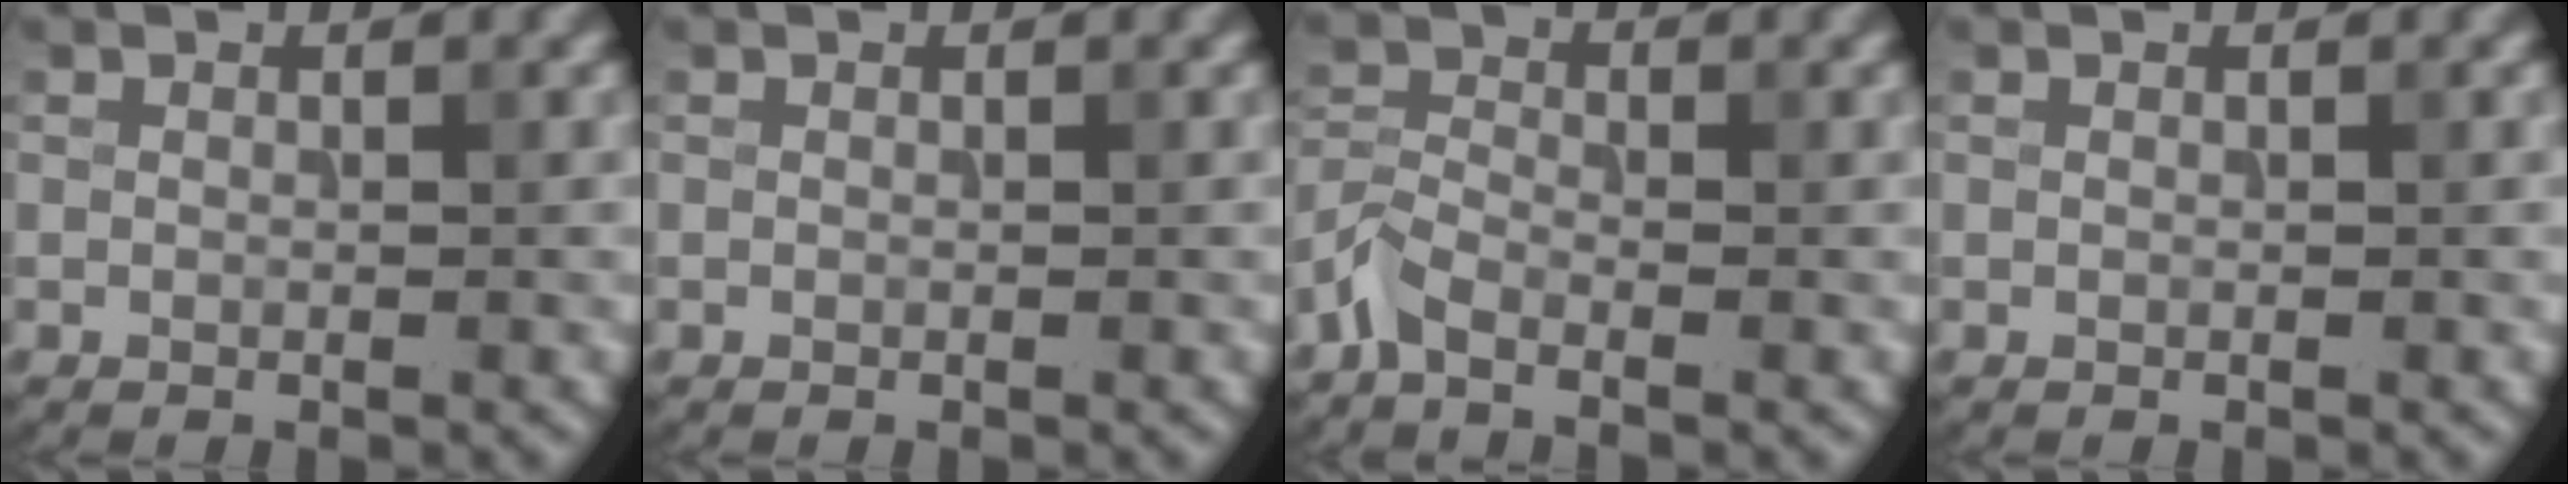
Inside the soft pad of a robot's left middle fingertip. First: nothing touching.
{"total": 0.0}
{"total": 2.6, "force": [-1.8, 1.1, 1.4], "torque": [-0.036, 0.001, -0.052]}
{"total": 0.0}